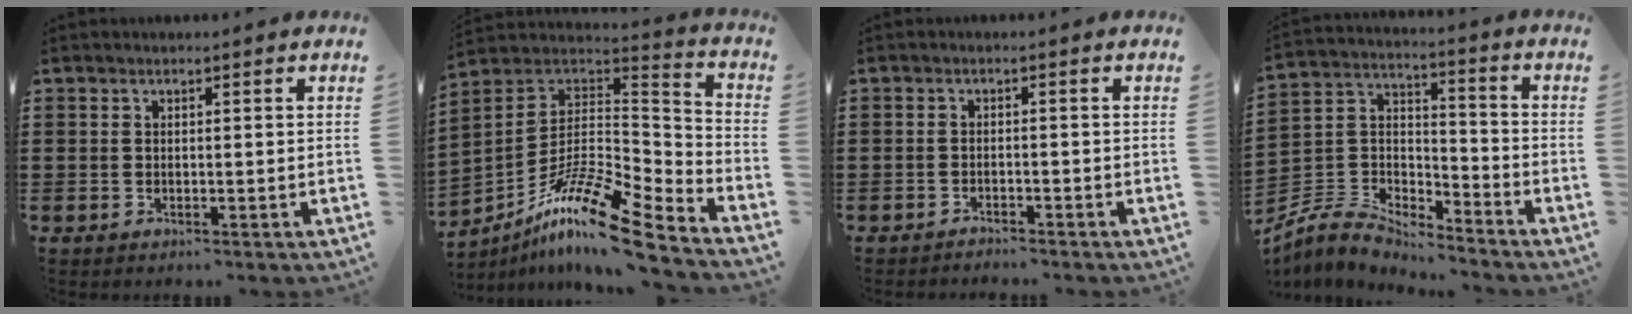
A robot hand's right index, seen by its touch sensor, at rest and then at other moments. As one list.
[{"total": 15.3, "force": [-10.7, 2.8, 10.5], "torque": [-0.204, 0.021, -0.203]}, {"total": 1.4, "force": [-1.4, 0.1, 0.0], "torque": [-0.004, 0.003, -0.031]}, {"total": 6.1, "force": [-5.6, 1.9, 1.3], "torque": [-0.056, -0.006, -0.121]}]